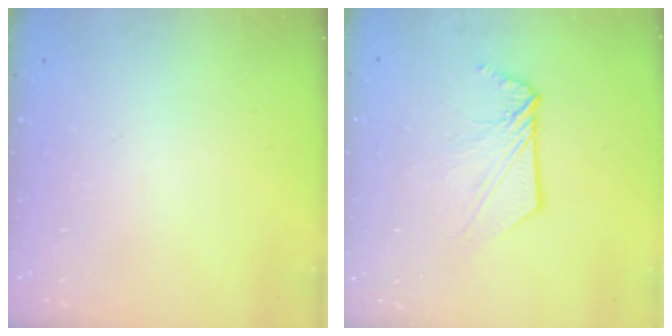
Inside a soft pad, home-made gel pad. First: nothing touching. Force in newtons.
{"total": 8.3, "press": 8.3, "slide": 0.3}